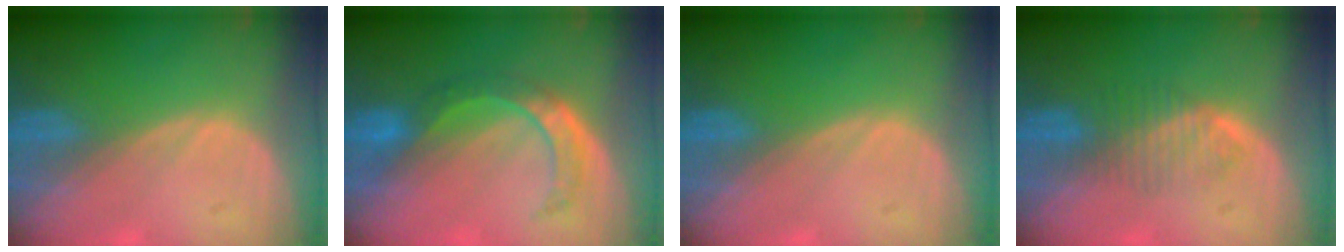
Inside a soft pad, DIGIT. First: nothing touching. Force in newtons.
{"total": 6.0, "press": 5.9, "slide": 0.4}
{"total": 0.0}
{"total": 3.9, "press": 3.9, "slide": 0.8}